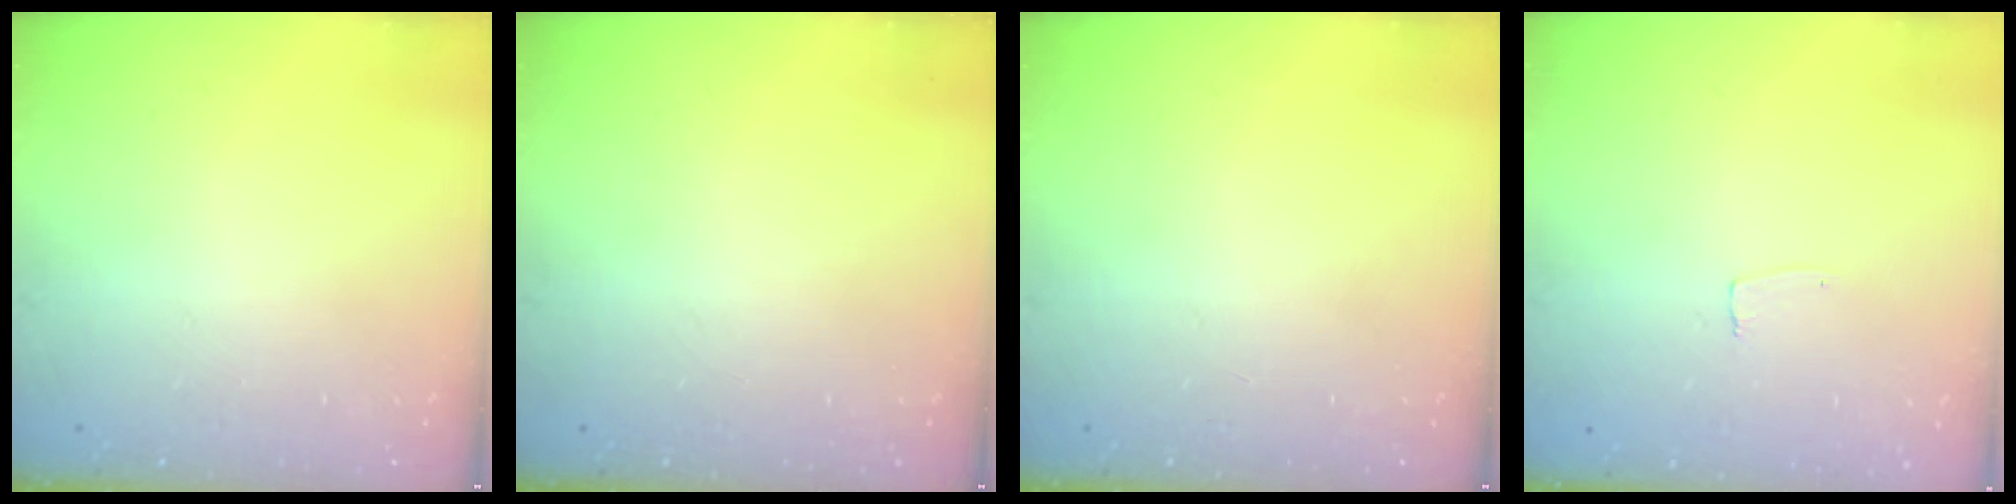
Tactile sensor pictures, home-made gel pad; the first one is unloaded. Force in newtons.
{"total": 0.0}
{"total": 0.0}
{"total": 3.0, "press": 3.0, "slide": 0.2}